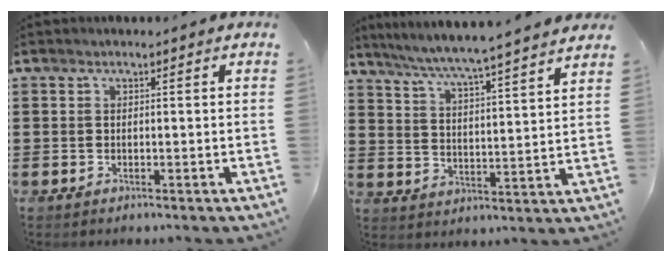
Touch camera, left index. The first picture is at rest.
{"total": 5.4, "force": [4.9, -1.1, 1.9], "torque": [-0.060, -0.042, 0.076]}